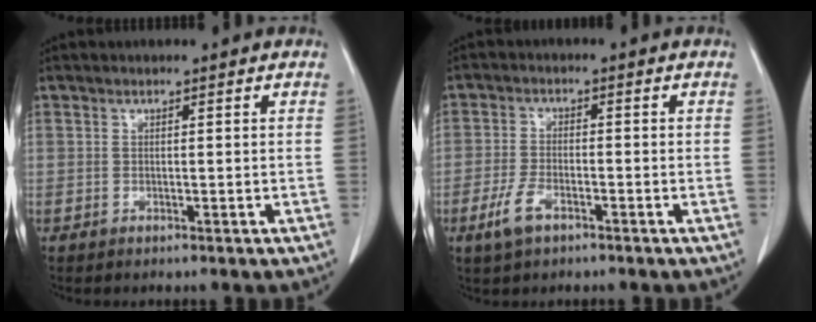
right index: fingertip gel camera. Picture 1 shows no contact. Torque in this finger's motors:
{"motor_torque": [0.26, -0.39, 0.11, 0.04]}